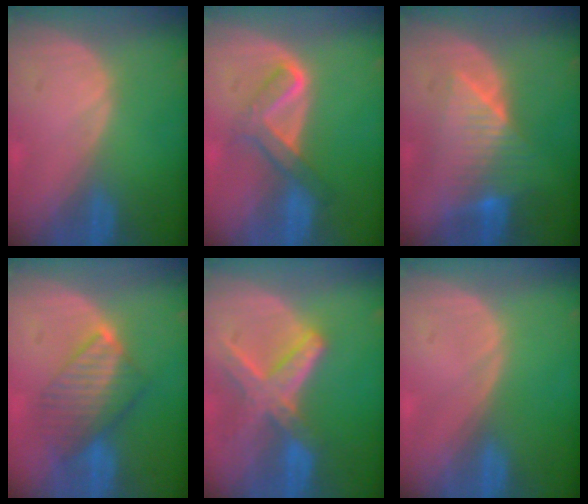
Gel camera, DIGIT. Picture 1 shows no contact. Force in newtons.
{"total": 5.2, "press": 5.2, "slide": 0.4}
{"total": 7.8, "press": 7.4, "slide": 2.6}
{"total": 6.9, "press": 6.8, "slide": 1.2}
{"total": 8.2, "press": 7.1, "slide": 4.1}
{"total": 0.0}